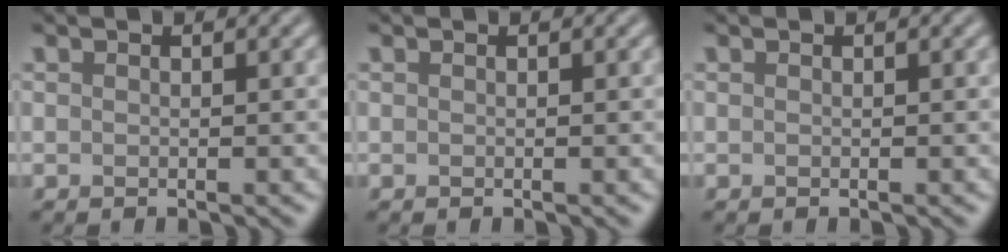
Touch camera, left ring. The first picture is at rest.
{"total": 0.0}
{"total": 0.0}